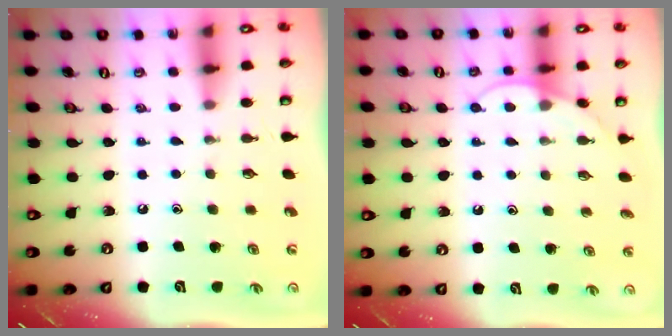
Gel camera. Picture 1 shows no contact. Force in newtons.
{"total": 6.2, "press": 6.2, "slide": 0.5}